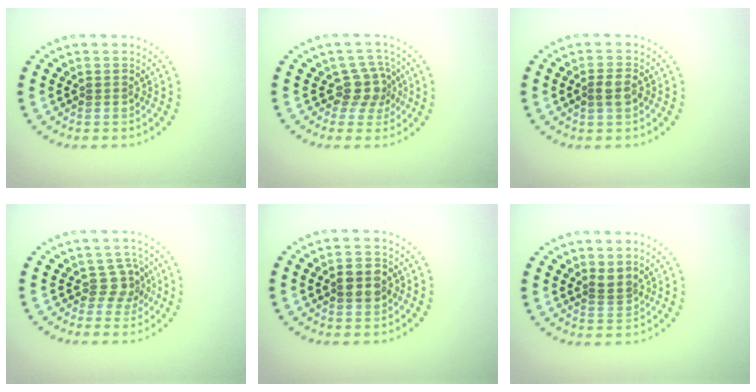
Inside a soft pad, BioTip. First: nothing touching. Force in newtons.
{"total": 2.8, "press": 2.2, "slide": 1.7}
{"total": 2.0, "press": 1.9, "slide": 0.5}
{"total": 2.4, "press": 1.8, "slide": 1.5}
{"total": 3.2, "press": 3.2, "slide": 0.1}
{"total": 1.3, "press": 0.9, "slide": 1.0}